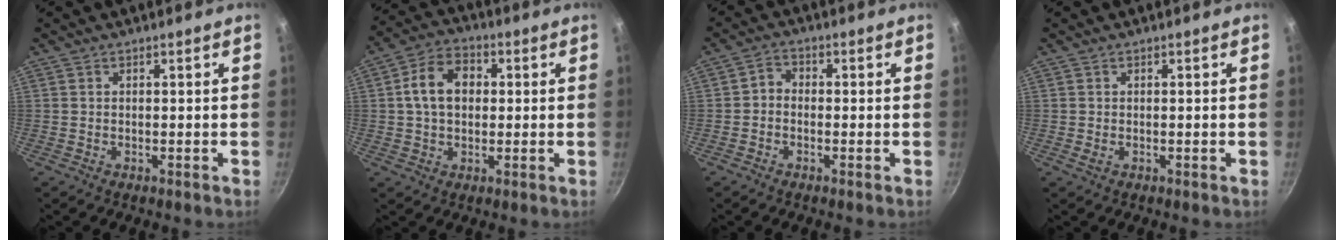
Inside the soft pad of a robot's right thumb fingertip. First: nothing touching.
{"total": 9.8, "force": [1.4, 7.1, 6.6], "torque": [-0.090, 0.020, 0.011]}
{"total": 2.6, "force": [-0.8, 2.1, 1.4], "torque": [-0.020, 0.017, -0.024]}
{"total": 0.8, "force": [-0.1, 0.3, 0.8], "torque": [-0.015, 0.000, 0.000]}